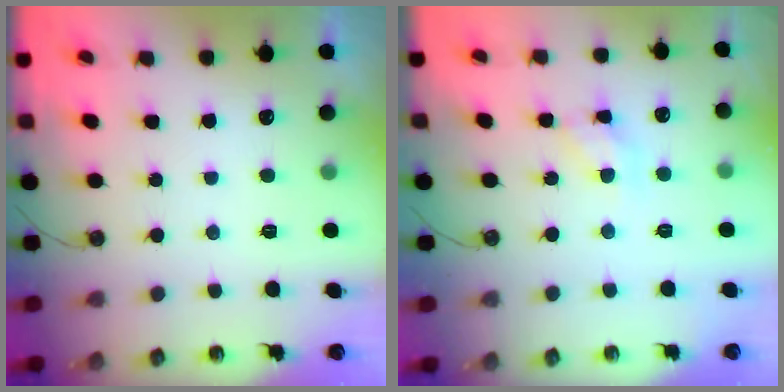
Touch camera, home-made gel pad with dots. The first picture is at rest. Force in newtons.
{"total": 8.8, "press": 8.8, "slide": 0.3}